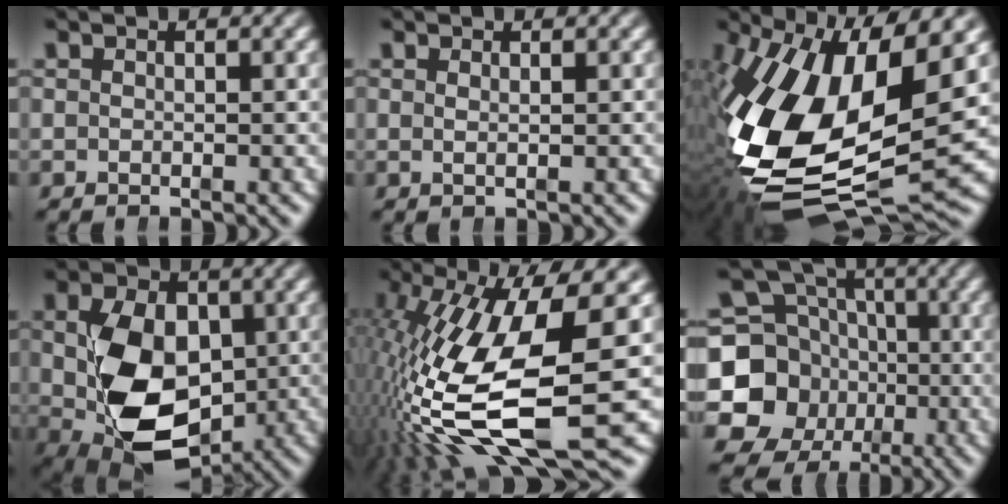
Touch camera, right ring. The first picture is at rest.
{"total": 0.8, "force": [0.2, -0.6, 0.5], "torque": [-0.009, -0.006, 0.009]}
{"total": 18.0, "force": [-2.3, 9.6, 15.0], "torque": [-0.312, -0.043, -0.004]}
{"total": 11.9, "force": [-2.1, 7.6, 8.9], "torque": [-0.189, -0.055, -0.007]}
{"total": 13.3, "force": [-2.2, 5.4, 12.0], "torque": [-0.235, -0.038, -0.008]}
{"total": 16.3, "force": [-2.4, 14.7, 6.5], "torque": [-0.156, -0.072, -0.034]}